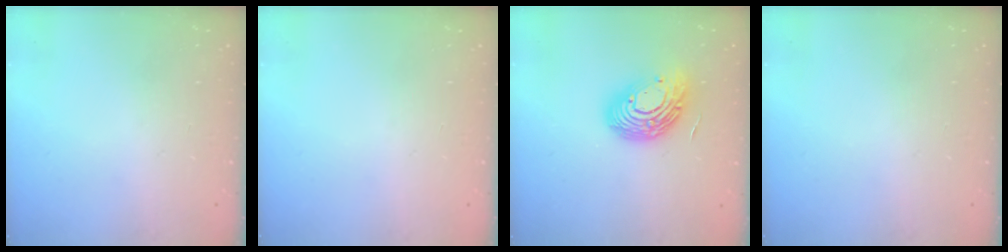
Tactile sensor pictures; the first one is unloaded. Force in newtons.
{"total": 0.0}
{"total": 14.5, "press": 14.5, "slide": 1.0}
{"total": 0.0}